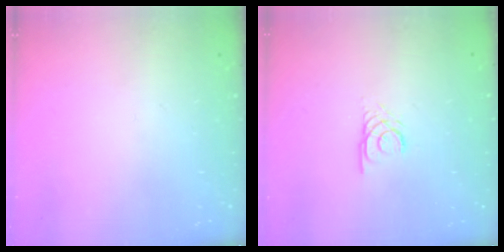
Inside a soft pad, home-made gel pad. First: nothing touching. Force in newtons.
{"total": 2.2, "press": 2.2, "slide": 0.3}